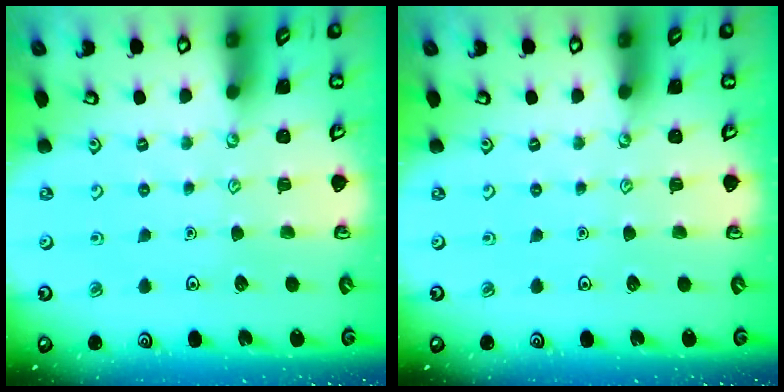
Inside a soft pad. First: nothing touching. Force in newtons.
{"total": 0.0}